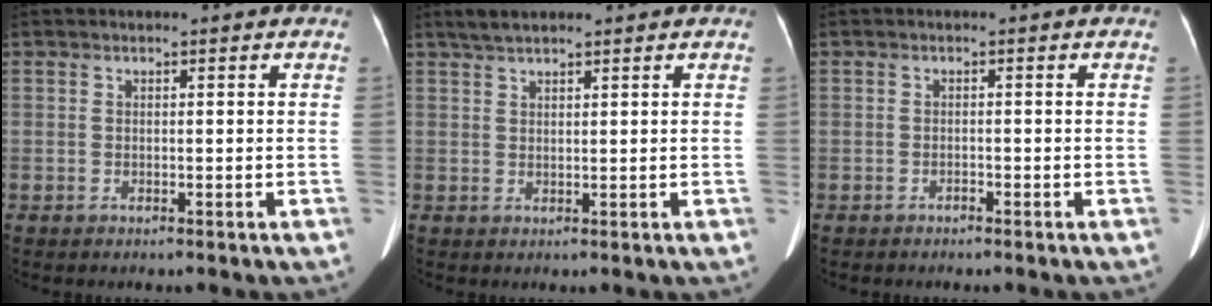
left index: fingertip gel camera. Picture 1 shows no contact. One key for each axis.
{"total": 2.8, "fx": 2.3, "fy": 0.6, "fz": 1.5, "tx": -0.033, "ty": 0.016, "tz": 0.044}
{"total": 0.6, "fx": -0.6, "fy": 0.1, "fz": 0.2, "tx": -0.005, "ty": -0.004, "tz": -0.012}